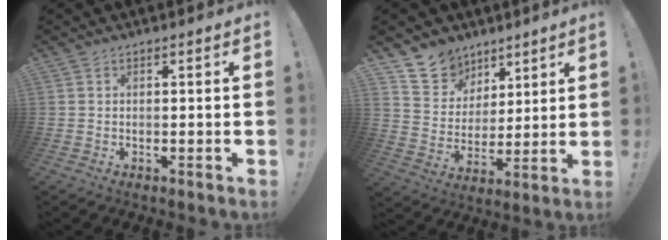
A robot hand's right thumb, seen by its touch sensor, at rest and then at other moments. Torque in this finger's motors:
{"motor_torque": [-0.54, 0.58, 0.20, 0.12, 0.00]}